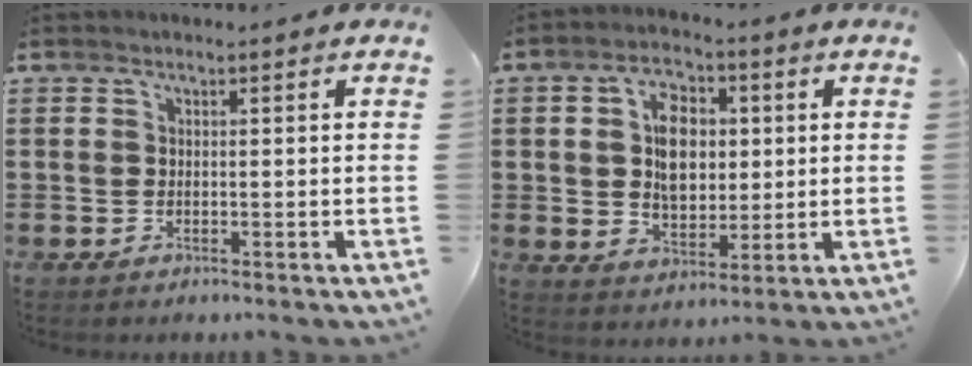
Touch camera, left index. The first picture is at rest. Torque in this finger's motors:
{"motor_torque": [1.15, 0.99, 0.43, 0.06]}